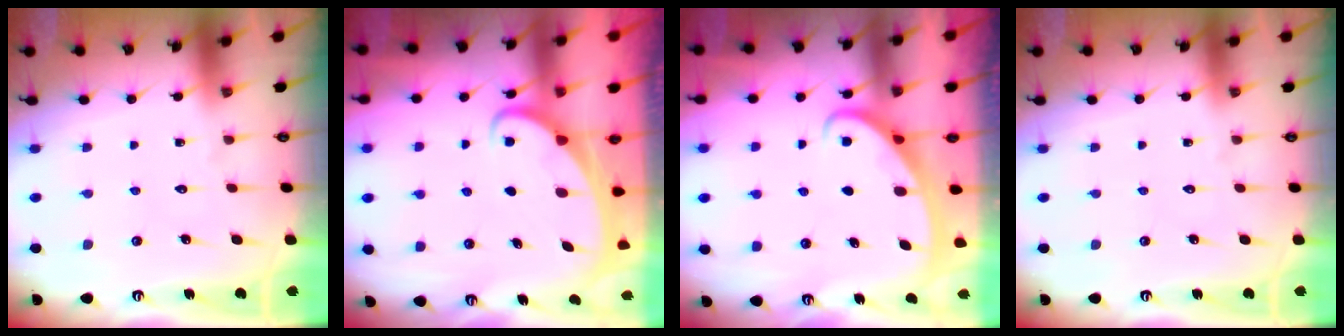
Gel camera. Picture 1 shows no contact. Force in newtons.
{"total": 2.4, "press": 2.4, "slide": 0.3}
{"total": 2.6, "press": 2.6, "slide": 0.4}
{"total": 0.0}